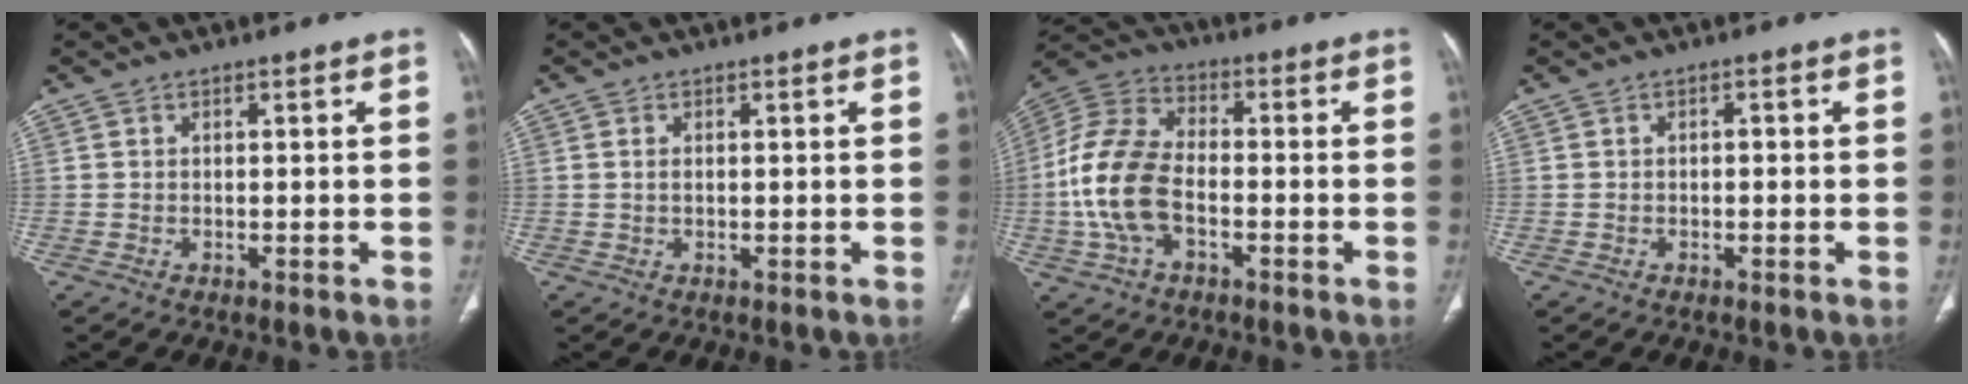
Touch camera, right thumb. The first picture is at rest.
{"total": 0.8, "force": [0.1, 0.5, 0.7], "torque": [-0.019, 0.003, 0.005]}
{"total": 14.4, "force": [-3.0, 8.6, 11.1], "torque": [-0.242, 0.032, -0.062]}
{"total": 0.9, "force": [-0.1, 0.6, 0.7], "torque": [-0.009, 0.002, -0.004]}